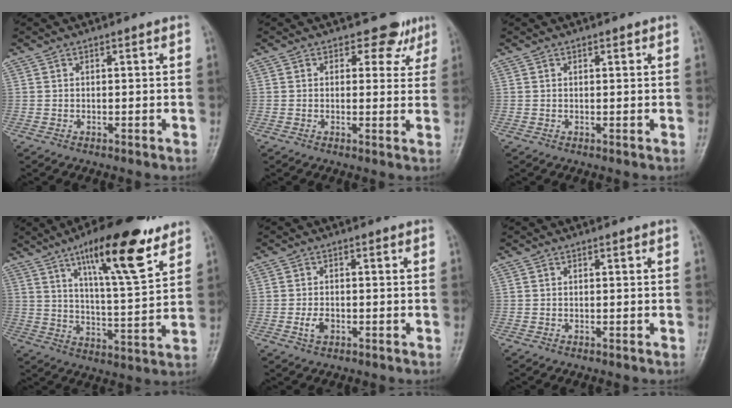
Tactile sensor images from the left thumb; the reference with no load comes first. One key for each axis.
{"total": 4.4, "fx": 3.2, "fy": 3.0, "fz": 0.7, "tx": 0.020, "ty": -0.020, "tz": 0.029}
{"total": 0.7, "fx": 0.4, "fy": 0.3, "fz": 0.5, "tx": -0.005, "ty": -0.001, "tz": 0.005}
{"total": 17.5, "fx": 10.5, "fy": 4.2, "fz": 13.3, "tx": -0.189, "ty": -0.051, "tz": 0.172}
{"total": 2.7, "fx": -0.9, "fy": 1.7, "fz": 1.8, "tx": -0.033, "ty": 0.003, "tz": -0.017}
{"total": 0.0}